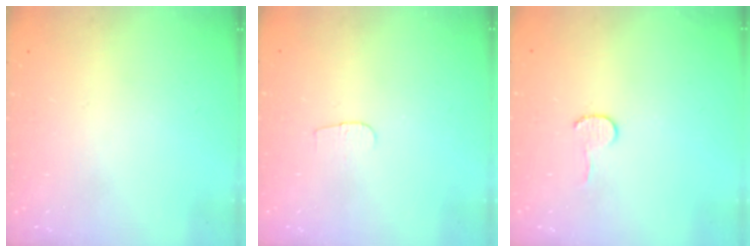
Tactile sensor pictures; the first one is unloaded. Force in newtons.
{"total": 2.9, "press": 2.8, "slide": 0.3}
{"total": 4.1, "press": 4.1, "slide": 0.4}